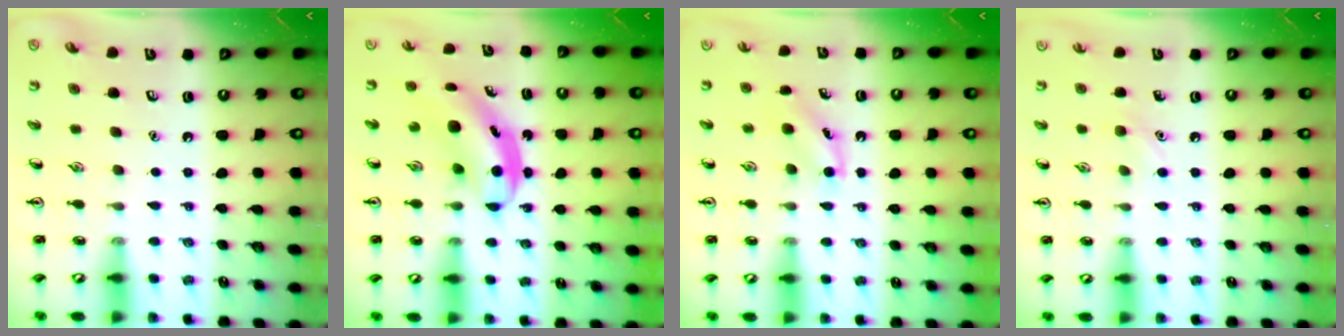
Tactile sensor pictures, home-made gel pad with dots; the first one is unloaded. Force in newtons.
{"total": 6.6, "press": 6.5, "slide": 0.8}
{"total": 5.1, "press": 4.7, "slide": 1.8}
{"total": 5.6, "press": 5.3, "slide": 1.7}